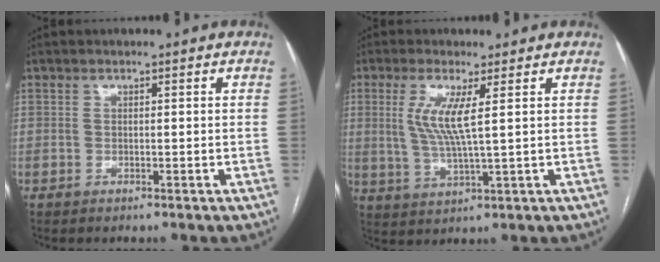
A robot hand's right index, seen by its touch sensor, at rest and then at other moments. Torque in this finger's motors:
{"motor_torque": [0.45, 0.26, 0.57, 0.20]}